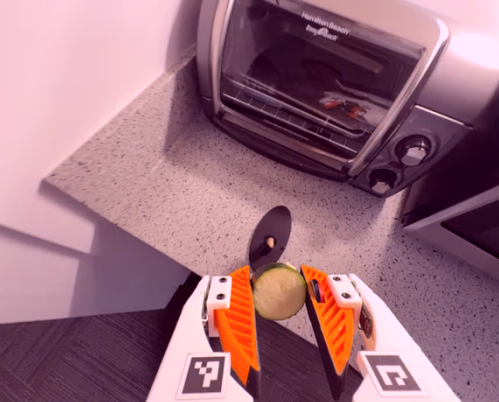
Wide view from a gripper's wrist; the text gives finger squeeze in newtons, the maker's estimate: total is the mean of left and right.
{"total": 9.2, "left": 8.7, "right": 9.7}